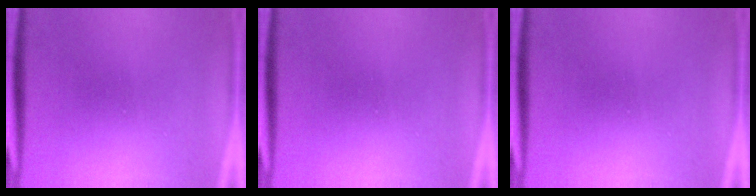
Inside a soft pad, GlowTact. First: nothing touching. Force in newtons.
{"total": 0.0}
{"total": 0.0}